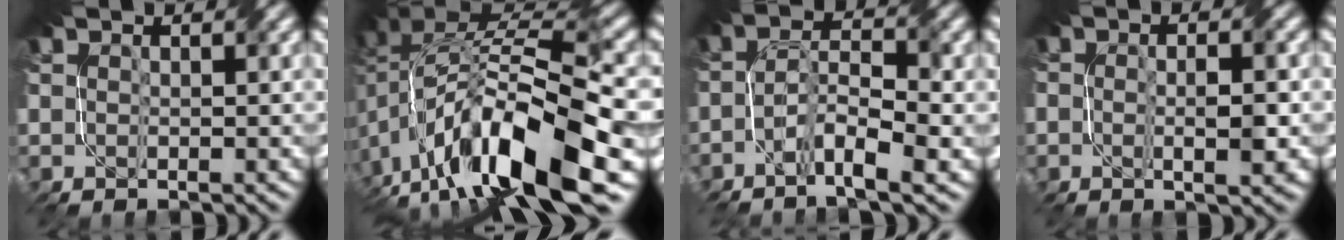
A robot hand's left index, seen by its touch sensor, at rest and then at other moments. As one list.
[{"total": 15.8, "force": [-5.8, 7.5, 12.7], "torque": [-0.233, 0.005, -0.103]}, {"total": 6.0, "force": [-3.4, 1.8, 4.6], "torque": [-0.093, 0.006, -0.069]}, {"total": 2.8, "force": [-0.6, 0.9, 2.6], "torque": [-0.048, -0.005, -0.008]}]